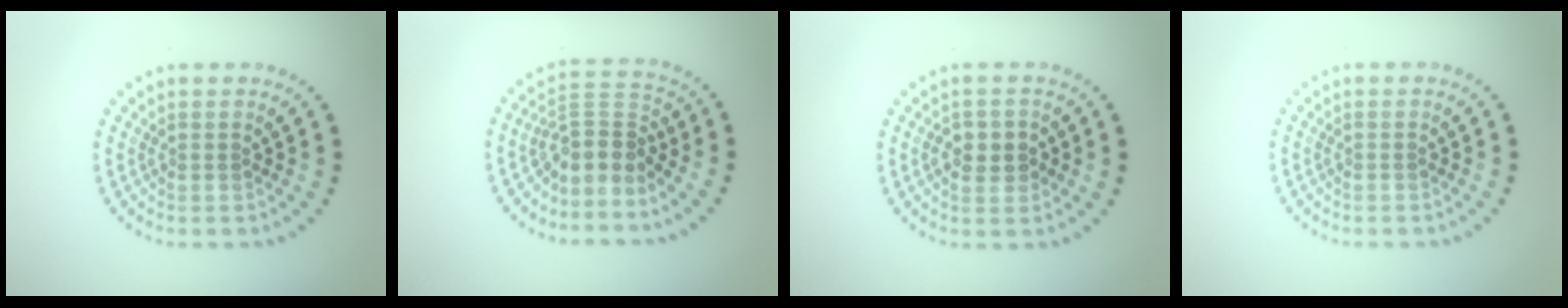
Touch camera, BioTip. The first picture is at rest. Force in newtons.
{"total": 3.5, "press": 2.6, "slide": 2.3}
{"total": 2.6, "press": 2.6, "slide": 0.4}
{"total": 0.0}